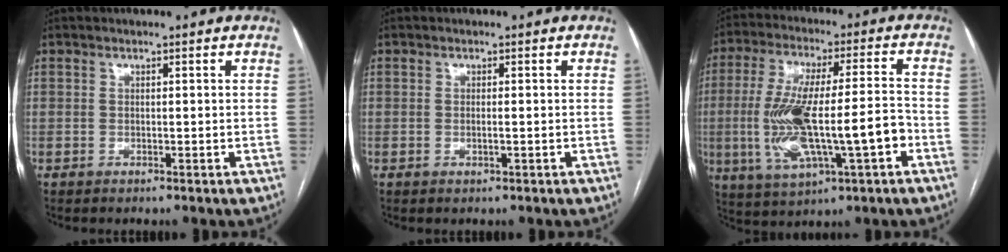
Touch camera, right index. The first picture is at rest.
{"total": 0.6, "force": [-0.2, 0.0, 0.6], "torque": [-0.014, 0.000, -0.002]}
{"total": 16.3, "force": [-3.8, 3.2, 15.5], "torque": [-0.305, 0.008, -0.054]}